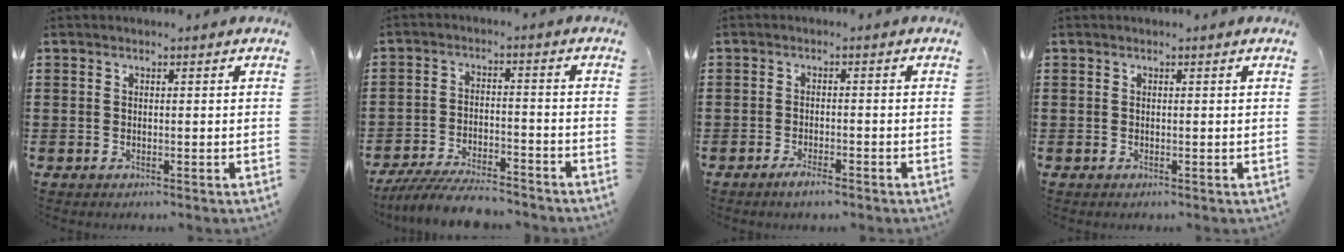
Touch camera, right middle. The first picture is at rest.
{"total": 6.9, "force": [-6.4, 0.8, 2.4], "torque": [-0.052, -0.001, -0.123]}
{"total": 2.1, "force": [-1.5, 0.3, 1.4], "torque": [-0.024, -0.002, -0.027]}
{"total": 0.0}